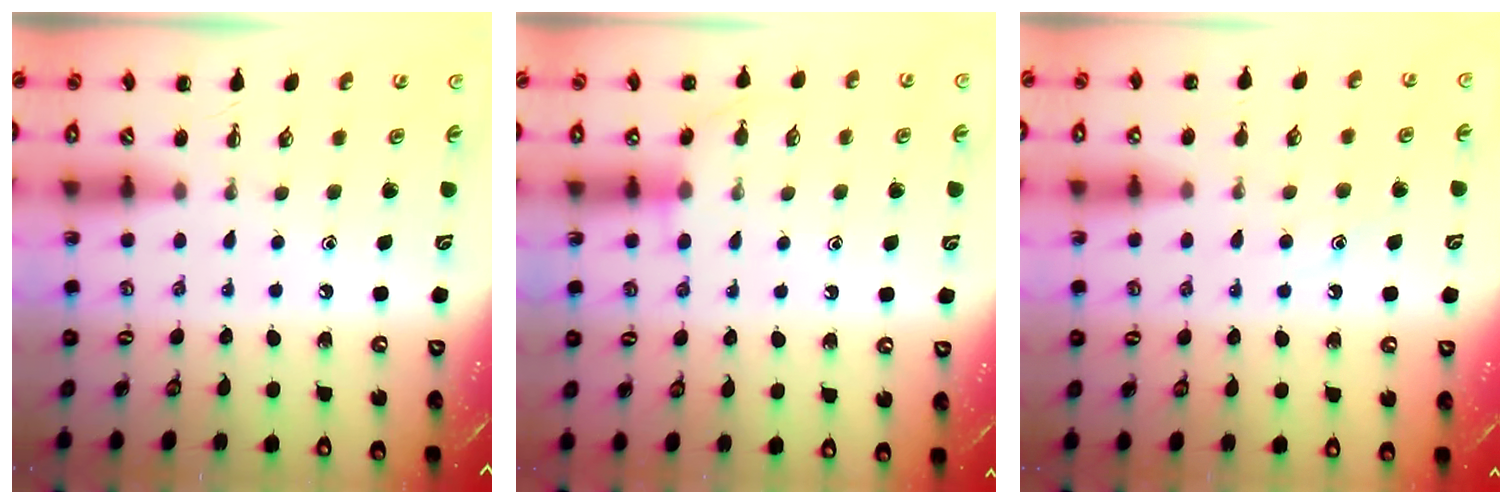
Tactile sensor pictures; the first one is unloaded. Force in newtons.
{"total": 6.8, "press": 6.7, "slide": 1.3}
{"total": 8.7, "press": 8.6, "slide": 1.4}